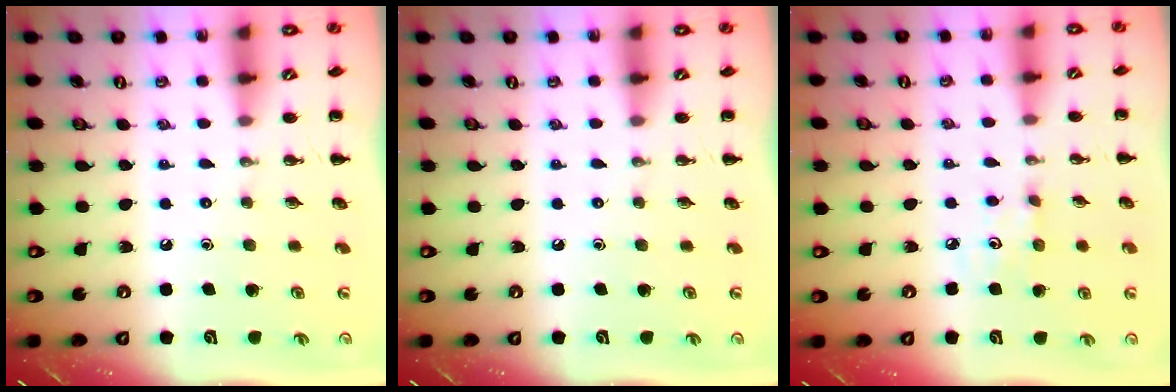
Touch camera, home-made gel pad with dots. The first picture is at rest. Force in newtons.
{"total": 0.0}
{"total": 3.4, "press": 3.3, "slide": 1.0}